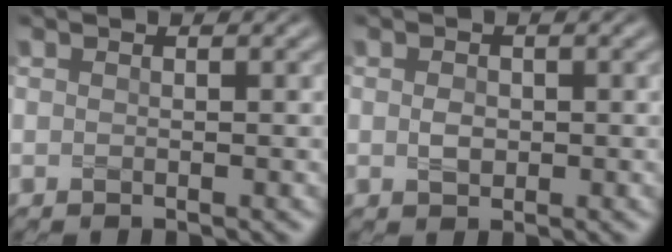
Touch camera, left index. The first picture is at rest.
{"total": 1.4, "force": [0.0, 1.0, 1.0], "torque": [-0.020, -0.002, 0.000]}